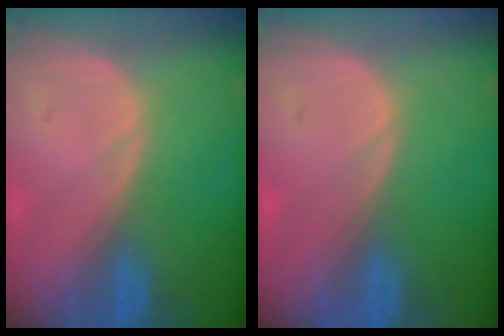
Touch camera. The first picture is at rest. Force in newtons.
{"total": 0.0}